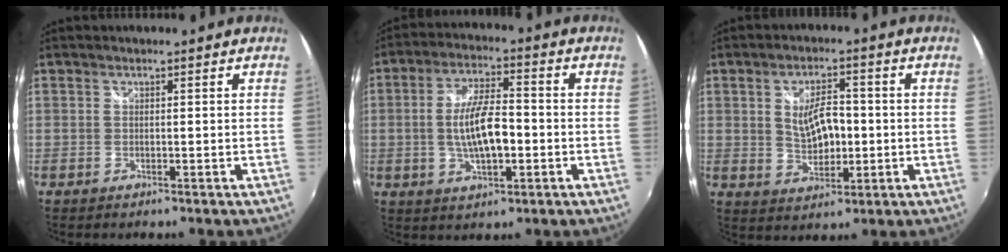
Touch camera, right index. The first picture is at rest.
{"total": 10.1, "force": [-1.6, 3.5, 9.3], "torque": [-0.180, 0.002, -0.023]}
{"total": 7.6, "force": [0.2, 3.9, 6.5], "torque": [-0.116, 0.003, 0.014]}